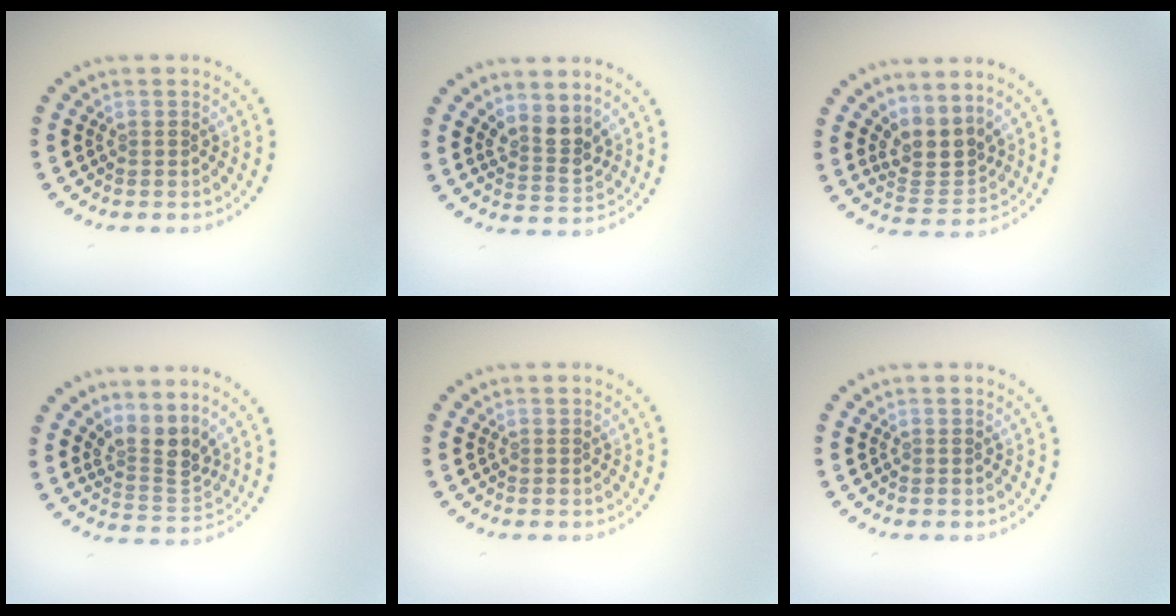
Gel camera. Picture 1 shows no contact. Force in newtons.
{"total": 2.9, "press": 2.4, "slide": 1.6}
{"total": 3.3, "press": 2.4, "slide": 2.3}
{"total": 3.3, "press": 2.4, "slide": 2.2}
{"total": 0.0}
{"total": 0.0}